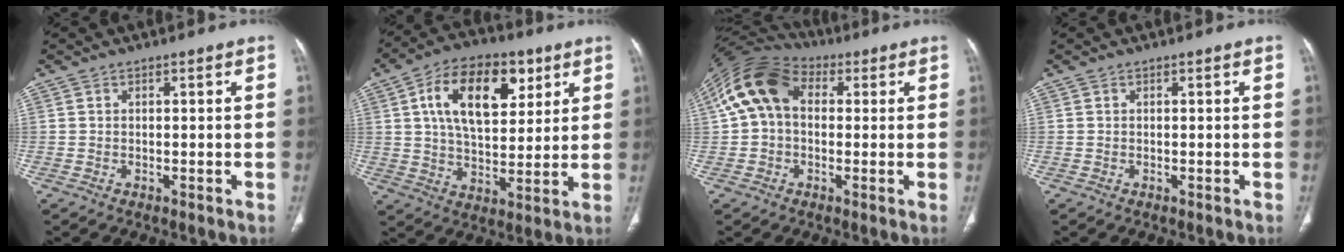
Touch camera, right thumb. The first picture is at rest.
{"total": 17.6, "force": [6.5, 10.0, 12.9], "torque": [-0.181, -0.011, 0.108]}
{"total": 13.1, "force": [2.2, 9.4, 8.9], "torque": [-0.167, 0.040, 0.028]}
{"total": 0.0}